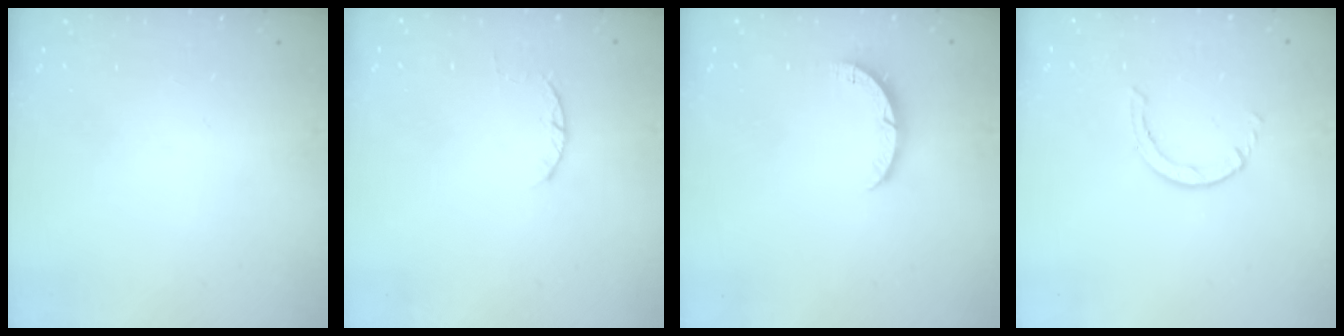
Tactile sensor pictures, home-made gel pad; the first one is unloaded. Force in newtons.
{"total": 2.3, "press": 2.3, "slide": 0.4}
{"total": 3.5, "press": 3.5, "slide": 0.3}
{"total": 0.8, "press": 0.7, "slide": 0.2}